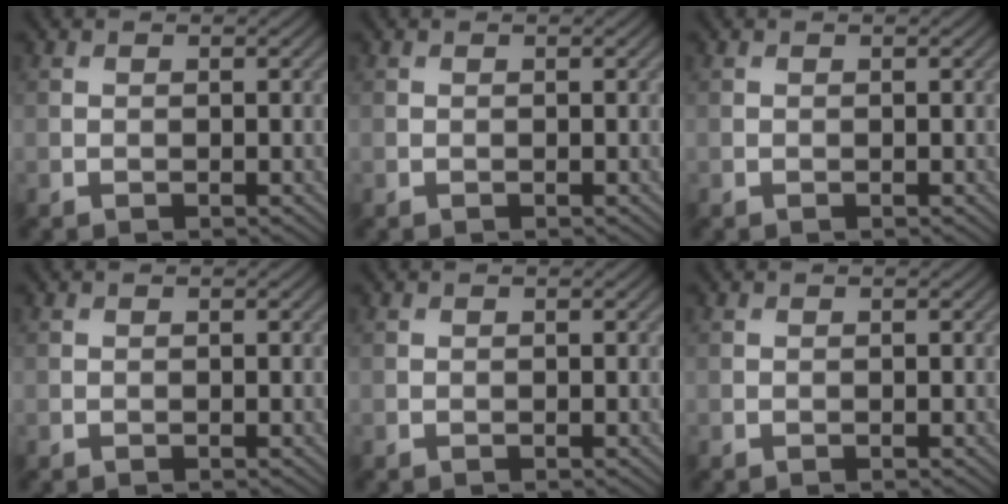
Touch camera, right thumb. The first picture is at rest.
{"total": 0.0}
{"total": 0.0}
{"total": 0.0}
{"total": 0.0}
{"total": 0.0}